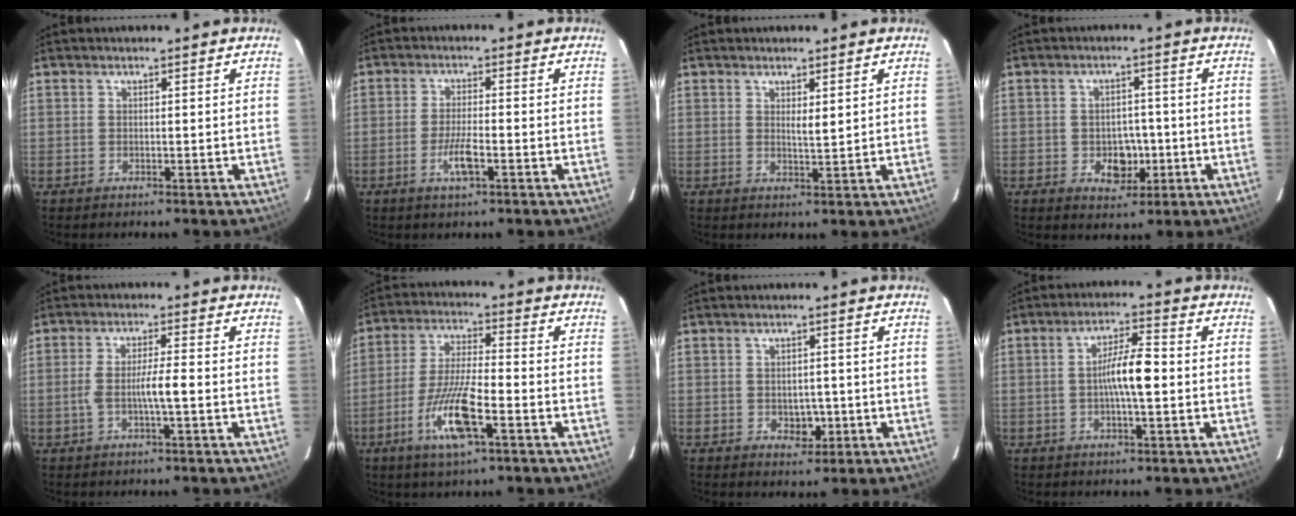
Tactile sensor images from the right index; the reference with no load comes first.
{"total": 4.3, "force": [-1.8, 0.6, 3.9], "torque": [-0.078, -0.004, -0.033]}
{"total": 1.9, "force": [0.8, 0.2, 1.7], "torque": [-0.031, -0.007, 0.016]}
{"total": 5.0, "force": [-1.3, 3.5, 3.3], "torque": [-0.042, 0.006, -0.011]}
{"total": 4.5, "force": [-1.0, 0.1, 4.3], "torque": [-0.082, 0.004, -0.018]}
{"total": 11.1, "force": [-4.7, 1.6, 9.9], "torque": [-0.196, -0.013, -0.088]}
{"total": 3.1, "force": [-0.8, 2.2, 2.1], "torque": [-0.024, 0.003, -0.005]}
{"total": 6.6, "force": [-0.5, 0.8, 6.6], "torque": [-0.120, 0.012, -0.013]}